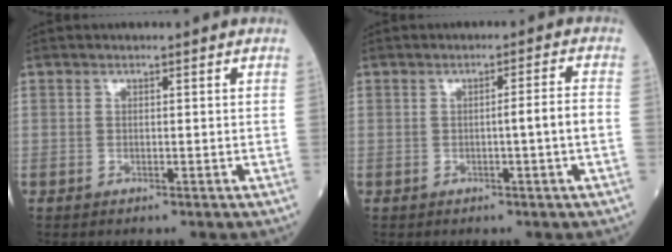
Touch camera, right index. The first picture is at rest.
{"total": 3.3, "force": [-0.8, -0.8, 3.2], "torque": [-0.047, 0.005, -0.011]}